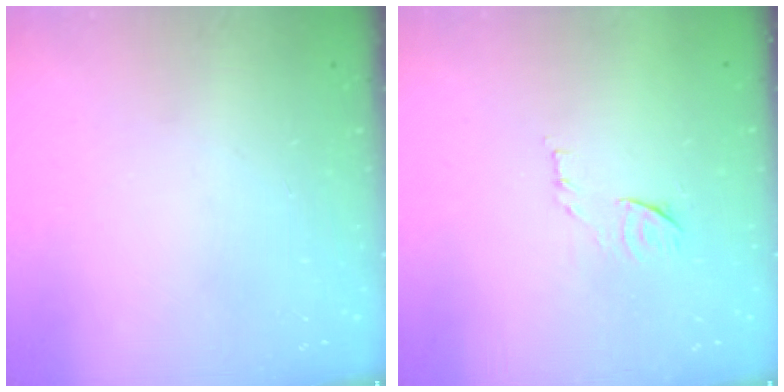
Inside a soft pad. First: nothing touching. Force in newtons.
{"total": 7.8, "press": 7.7, "slide": 0.7}